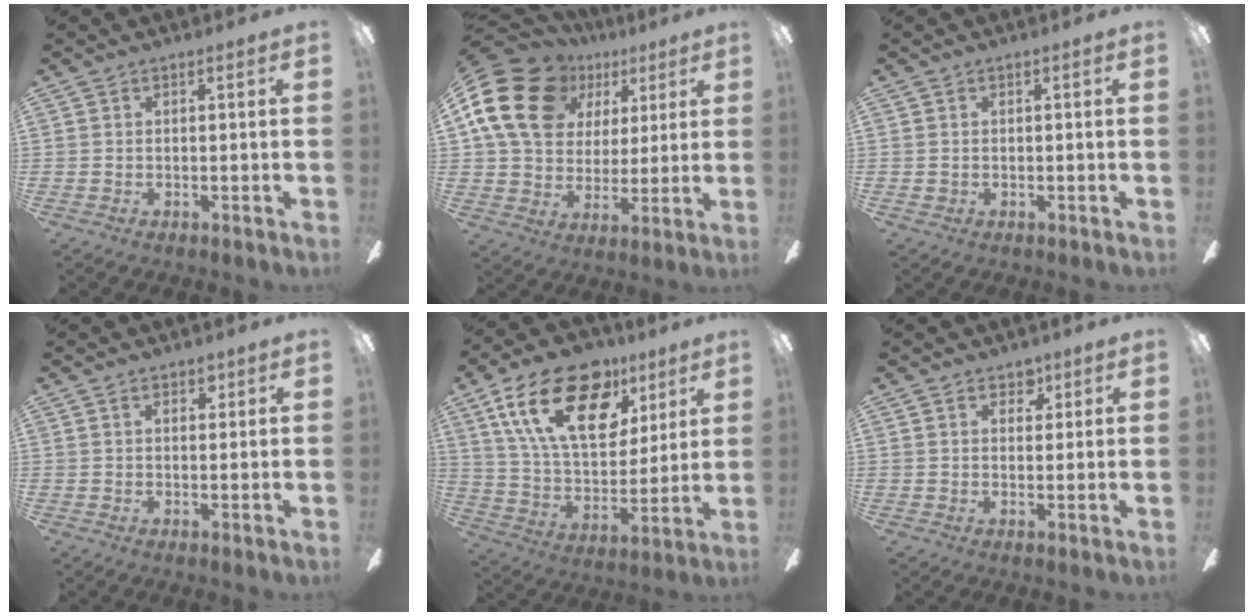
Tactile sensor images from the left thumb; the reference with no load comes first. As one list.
[{"total": 20.7, "force": [8.5, 16.1, 9.9], "torque": [-0.190, -0.034, 0.161]}, {"total": 0.7, "force": [0.0, 0.7, -0.3], "torque": [0.007, 0.004, -0.002]}, {"total": 2.0, "force": [1.5, 1.2, 0.5], "torque": [0.005, -0.005, 0.025]}, {"total": 23.7, "force": [12.0, 13.3, 15.6], "torque": [-0.275, -0.046, 0.210]}, {"total": 3.4, "force": [2.5, 2.3, 0.7], "torque": [0.002, -0.010, 0.041]}]